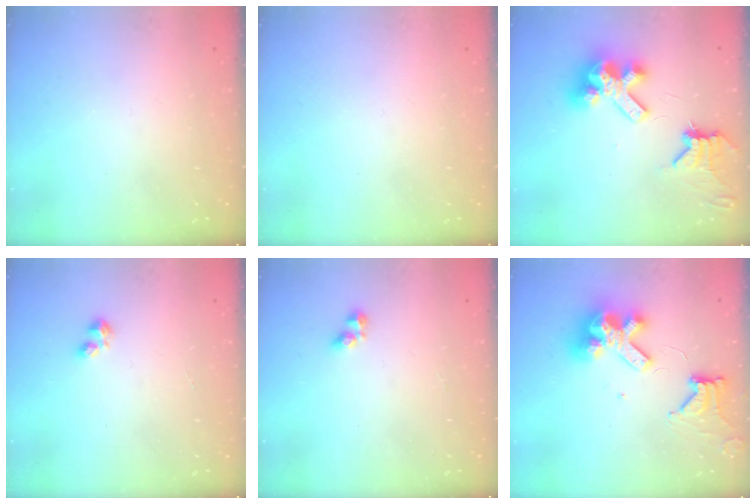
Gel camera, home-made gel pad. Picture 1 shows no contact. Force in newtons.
{"total": 0.0}
{"total": 12.7, "press": 12.6, "slide": 1.8}
{"total": 2.0, "press": 2.0, "slide": 0.4}
{"total": 2.7, "press": 2.5, "slide": 1.1}
{"total": 12.9, "press": 12.8, "slide": 1.6}